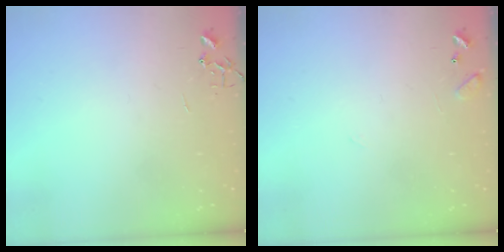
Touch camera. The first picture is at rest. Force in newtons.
{"total": 8.4, "press": 8.4, "slide": 0.5}